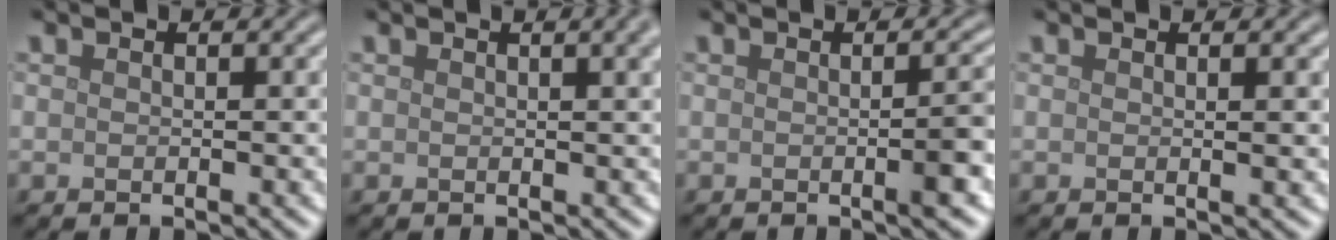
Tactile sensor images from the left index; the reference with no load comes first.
{"total": 3.3, "force": [1.3, 1.3, 2.7], "torque": [-0.014, 0.007, 0.009]}
{"total": 2.9, "force": [-0.4, 0.7, 2.8], "torque": [-0.029, 0.003, -0.009]}
{"total": 0.6, "force": [0.2, 0.2, 0.6], "torque": [-0.002, -0.001, 0.002]}